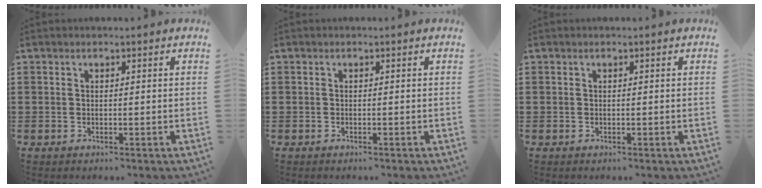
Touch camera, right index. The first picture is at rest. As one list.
[{"total": 0.0}, {"total": 0.0}]